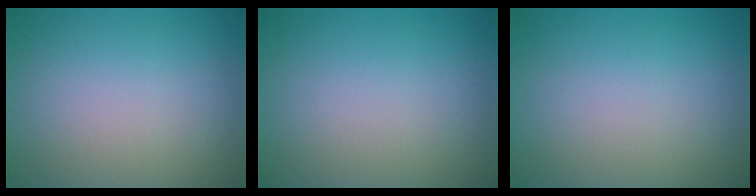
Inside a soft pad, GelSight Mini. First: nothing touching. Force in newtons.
{"total": 0.0}
{"total": 0.0}